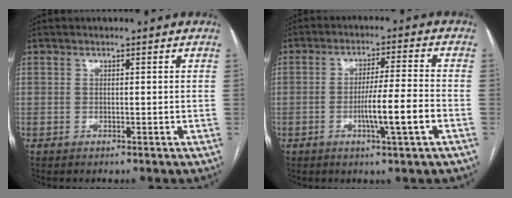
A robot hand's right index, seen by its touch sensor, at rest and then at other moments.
{"total": 7.5, "force": [-2.5, -0.6, 7.1], "torque": [-0.122, -0.003, -0.042]}